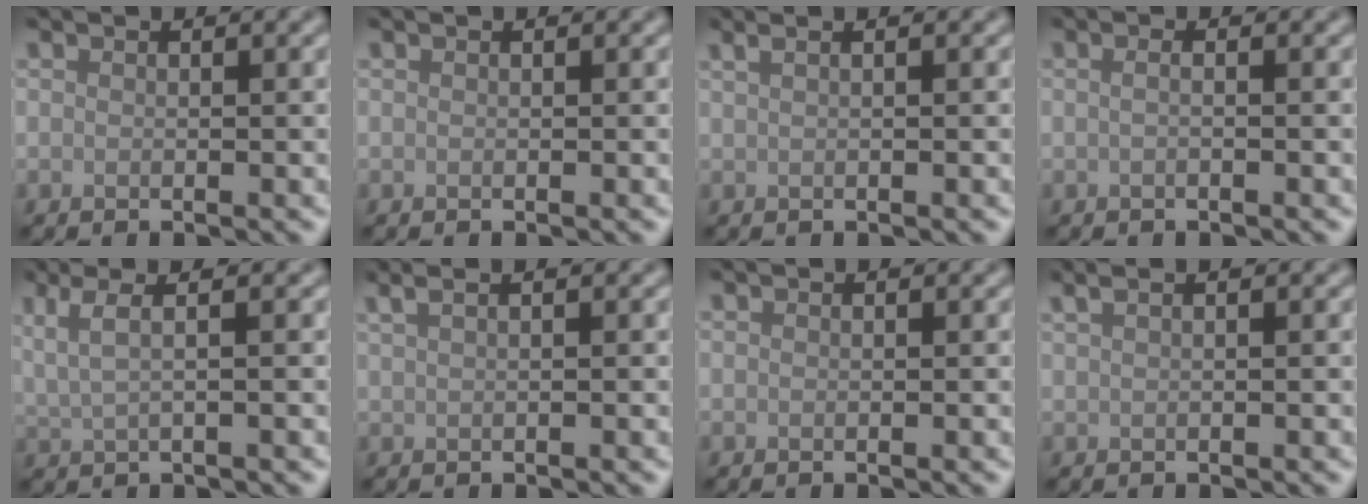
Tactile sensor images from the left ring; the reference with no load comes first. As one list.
[{"total": 0.0}, {"total": 2.4, "force": [1.4, 1.2, 1.5], "torque": [-0.015, 0.007, 0.002]}, {"total": 1.2, "force": [0.2, 0.6, 1.0], "torque": [-0.008, -0.010, -0.009]}, {"total": 3.1, "force": [1.6, 0.9, 2.5], "torque": [-0.049, -0.001, 0.023]}, {"total": 2.7, "force": [1.6, 1.2, 1.8], "torque": [-0.022, 0.011, 0.006]}, {"total": 0.0}, {"total": 2.2, "force": [1.3, 1.0, 1.5], "torque": [-0.021, 0.006, 0.006]}]